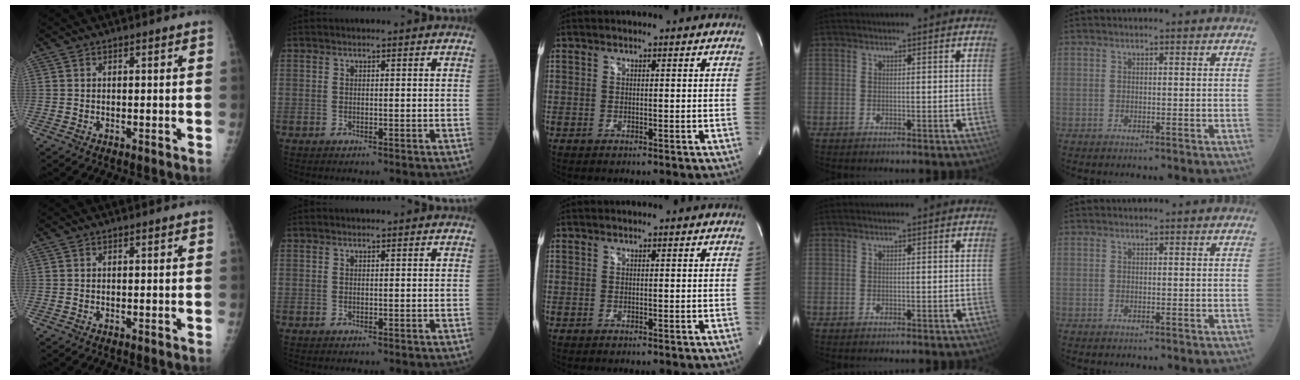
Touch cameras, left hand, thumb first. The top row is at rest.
{}